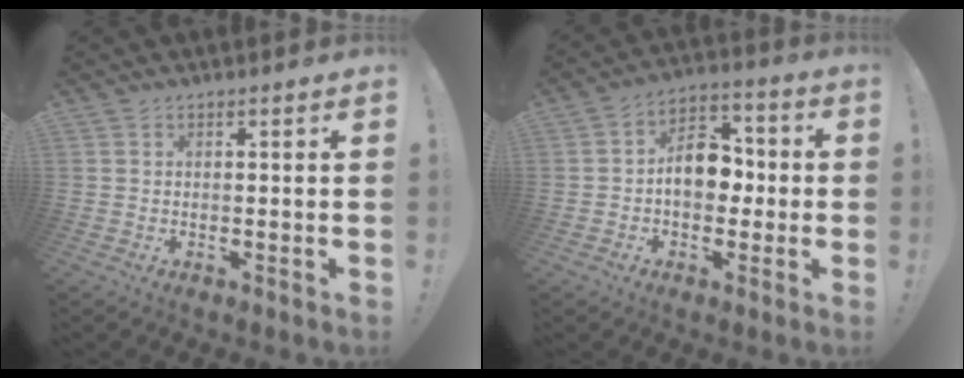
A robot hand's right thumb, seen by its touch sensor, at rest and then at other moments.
{"total": 12.3, "force": [-1.3, 8.9, 8.4], "torque": [-0.121, 0.020, -0.021]}